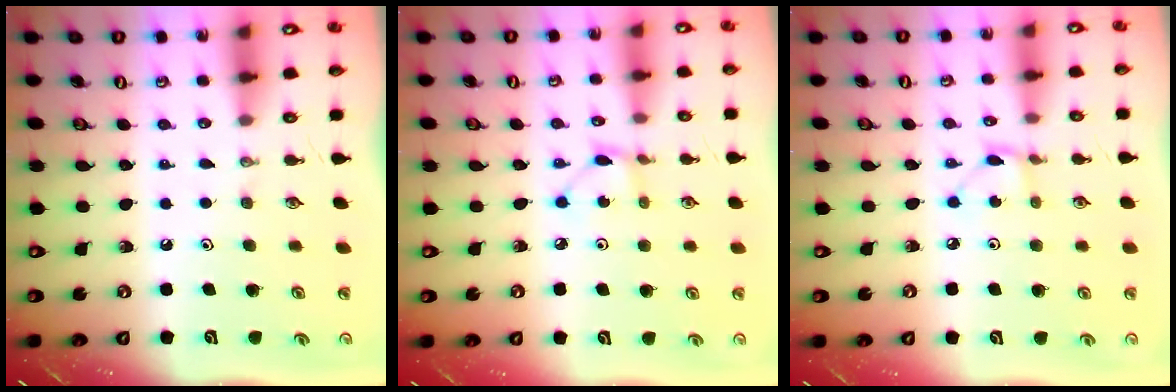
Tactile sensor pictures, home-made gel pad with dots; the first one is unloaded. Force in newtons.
{"total": 2.2, "press": 2.2, "slide": 0.1}
{"total": 1.8, "press": 1.8, "slide": 0.1}